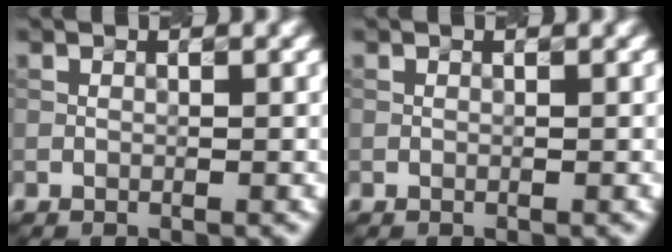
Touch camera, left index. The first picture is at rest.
{"total": 0.0}